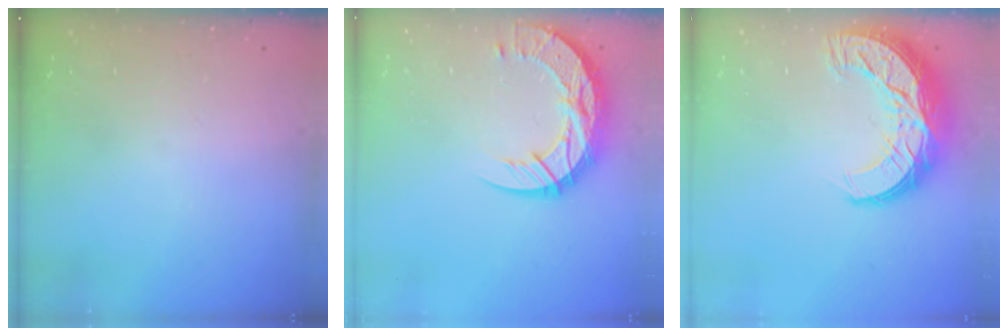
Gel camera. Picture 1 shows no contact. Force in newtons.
{"total": 14.5, "press": 14.5, "slide": 1.3}
{"total": 16.4, "press": 16.4, "slide": 0.9}